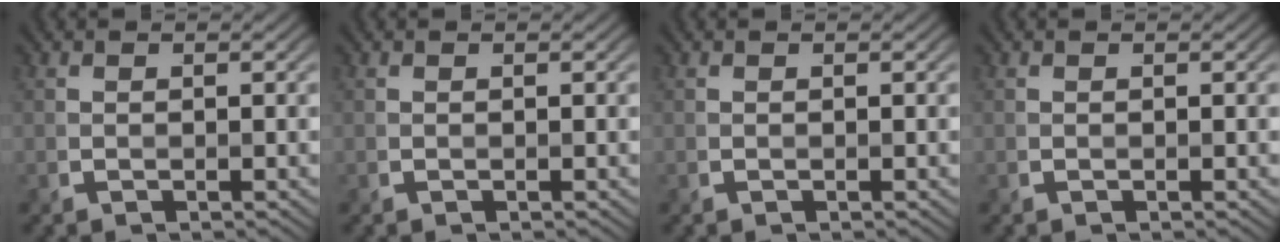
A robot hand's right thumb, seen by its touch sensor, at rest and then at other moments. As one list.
[{"total": 0.0}, {"total": 0.0}, {"total": 0.0}]